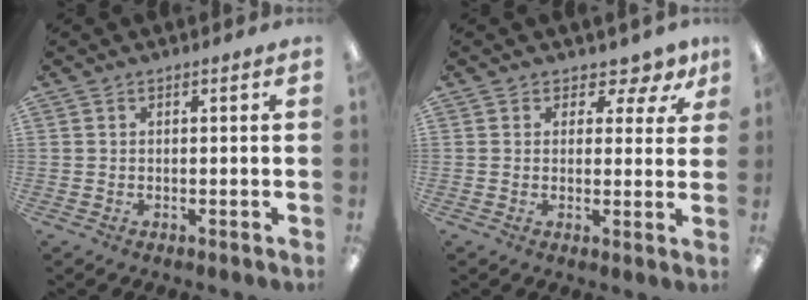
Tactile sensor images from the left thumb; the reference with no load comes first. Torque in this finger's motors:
{"motor_torque": [0.07, 0.11, -0.08, -0.09, -0.02]}